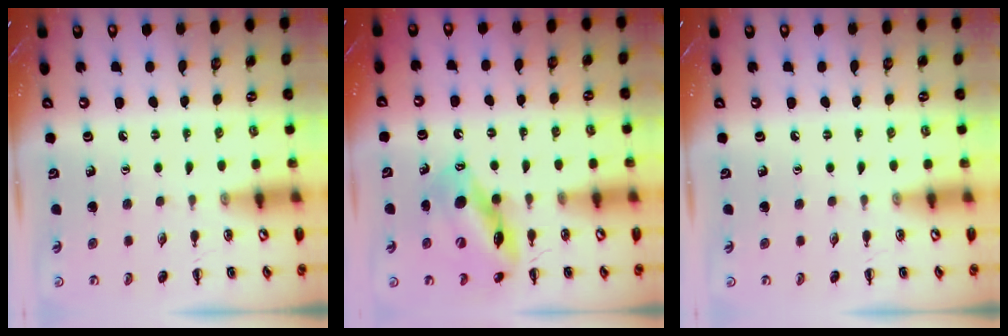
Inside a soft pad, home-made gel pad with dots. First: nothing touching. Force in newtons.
{"total": 13.0, "press": 12.4, "slide": 3.8}
{"total": 0.0}